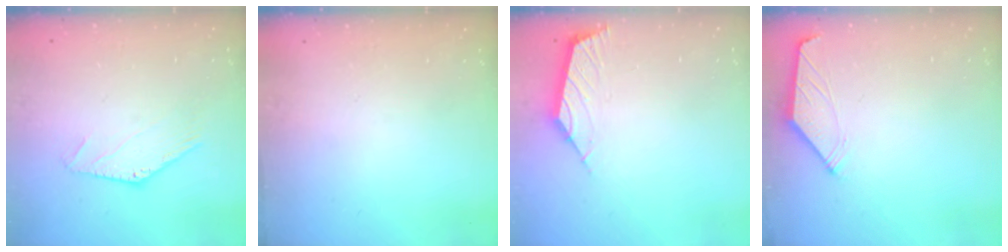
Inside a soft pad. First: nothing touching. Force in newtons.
{"total": 0.0}
{"total": 2.9, "press": 2.8, "slide": 0.7}
{"total": 2.0, "press": 1.9, "slide": 0.5}